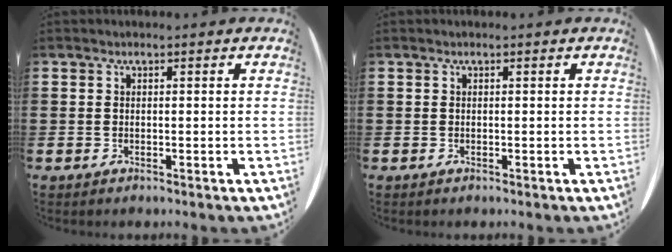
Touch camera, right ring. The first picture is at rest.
{"total": 0.0}